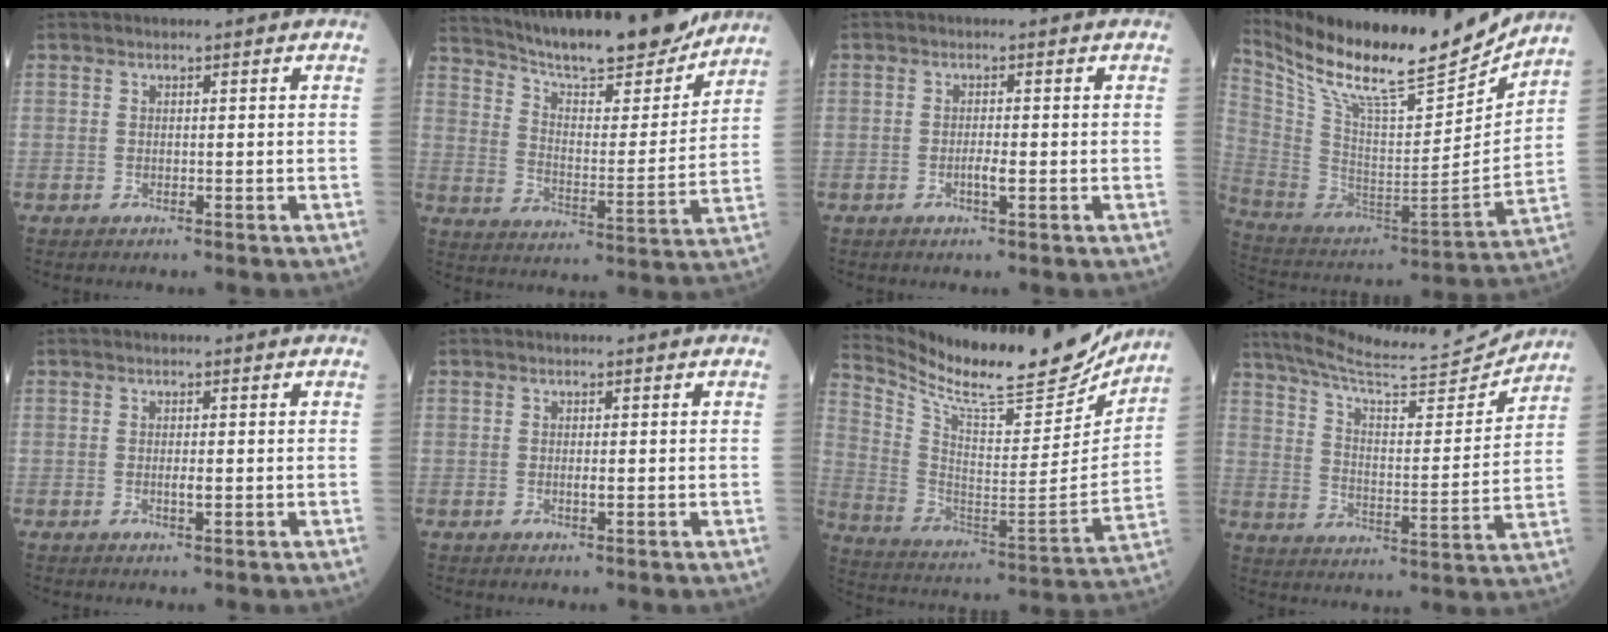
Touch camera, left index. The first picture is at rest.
{"total": 19.0, "force": [17.0, 2.4, 8.3], "torque": [-0.133, -0.012, 0.255]}
{"total": 1.6, "force": [-0.7, 0.1, 1.4], "torque": [-0.027, -0.004, -0.014]}
{"total": 22.0, "force": [19.1, 3.1, 10.6], "torque": [-0.207, -0.035, 0.322]}
{"total": 1.0, "force": [-0.2, 0.2, 1.0], "torque": [-0.016, -0.005, -0.005]}
{"total": 0.7, "force": [-0.2, 0.1, 0.7], "torque": [-0.012, -0.004, -0.005]}
{"total": 22.1, "force": [20.0, 3.4, 9.0], "torque": [-0.169, -0.057, 0.307]}
{"total": 17.5, "force": [16.8, 0.2, 5.1], "torque": [-0.094, -0.034, 0.250]}